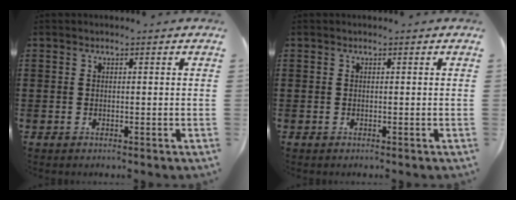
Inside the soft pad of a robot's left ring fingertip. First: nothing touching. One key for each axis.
{"total": 0.0}